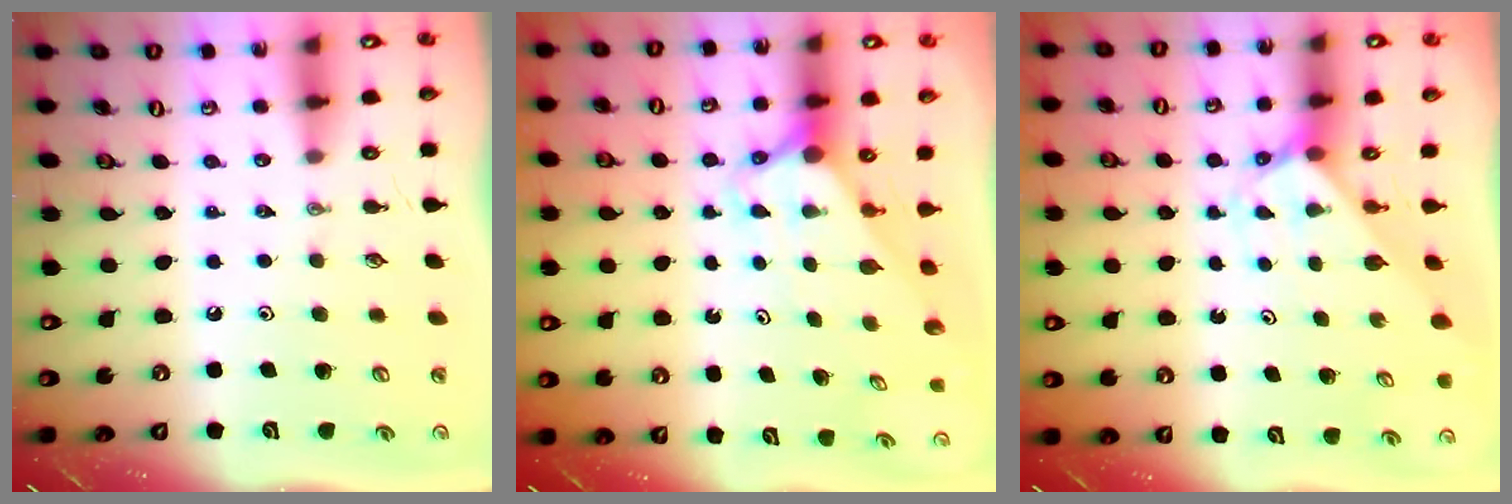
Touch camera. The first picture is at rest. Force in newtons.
{"total": 2.7, "press": 2.7, "slide": 0.0}
{"total": 2.2, "press": 2.2, "slide": 0.1}